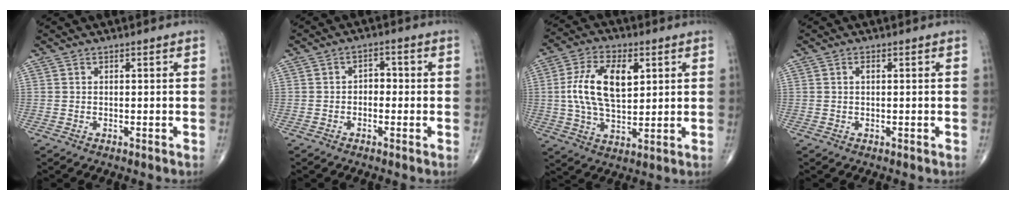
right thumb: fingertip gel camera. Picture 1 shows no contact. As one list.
[{"total": 2.9, "force": [-0.4, 2.0, 2.0], "torque": [-0.008, 0.014, -0.015]}, {"total": 13.6, "force": [2.7, 7.3, 11.1], "torque": [-0.202, -0.001, 0.051]}, {"total": 0.8, "force": [0.2, 0.3, 0.7], "torque": [-0.011, 0.001, 0.000]}]